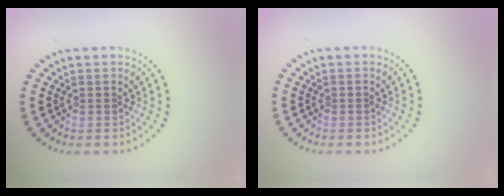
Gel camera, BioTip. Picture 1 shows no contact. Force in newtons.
{"total": 0.0}